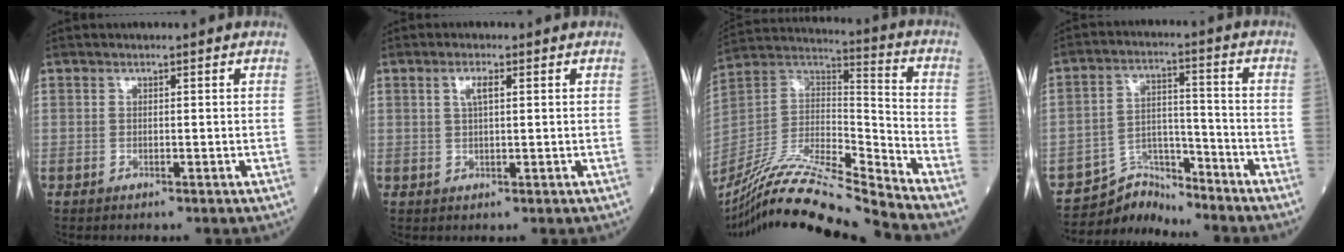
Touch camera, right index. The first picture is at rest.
{"total": 2.3, "force": [0.9, 0.5, 2.1], "torque": [-0.044, 0.003, 0.017]}
{"total": 20.2, "force": [-18.3, -1.1, 8.5], "torque": [-0.181, 0.009, -0.336]}
{"total": 6.7, "force": [-6.5, 0.7, -1.3], "torque": [0.016, 0.026, -0.113]}